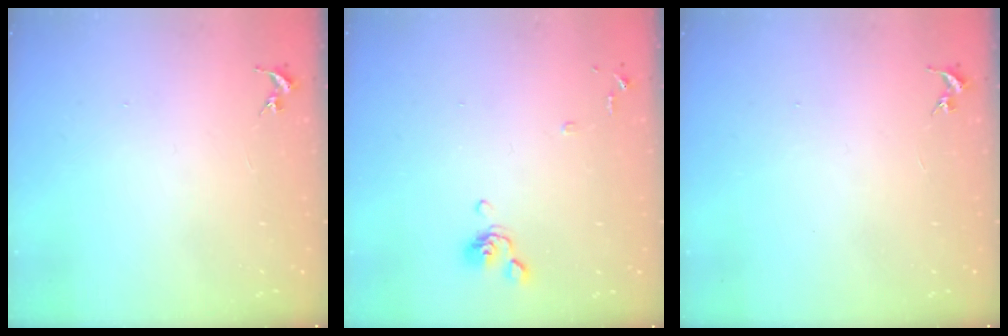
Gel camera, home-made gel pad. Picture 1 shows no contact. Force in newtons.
{"total": 7.9, "press": 7.8, "slide": 1.5}
{"total": 0.0}